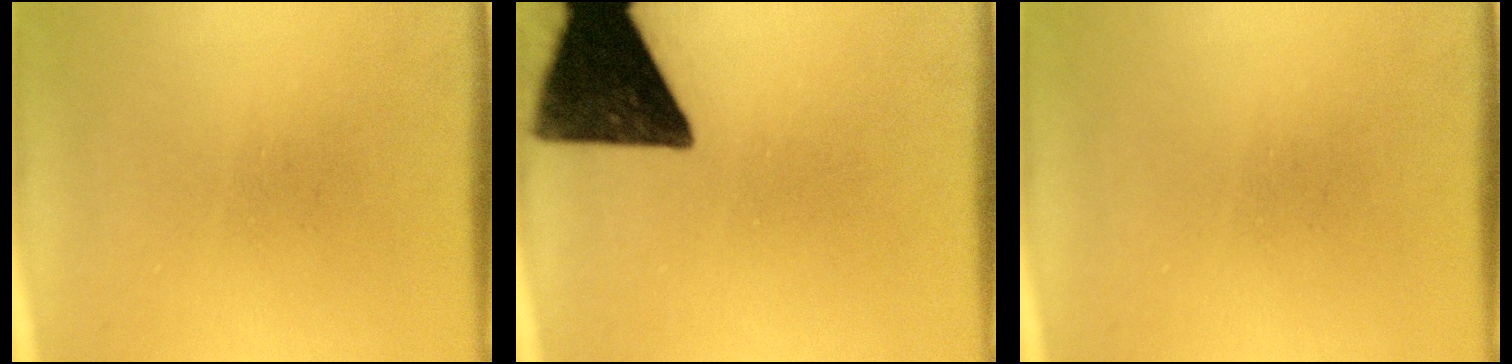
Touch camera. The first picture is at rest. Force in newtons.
{"total": 16.1}
{"total": 0.0}